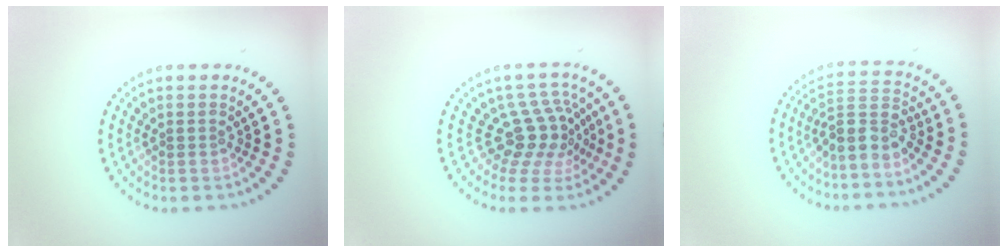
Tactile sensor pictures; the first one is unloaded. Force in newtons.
{"total": 4.2, "press": 3.1, "slide": 2.9}
{"total": 3.2, "press": 2.5, "slide": 2.0}